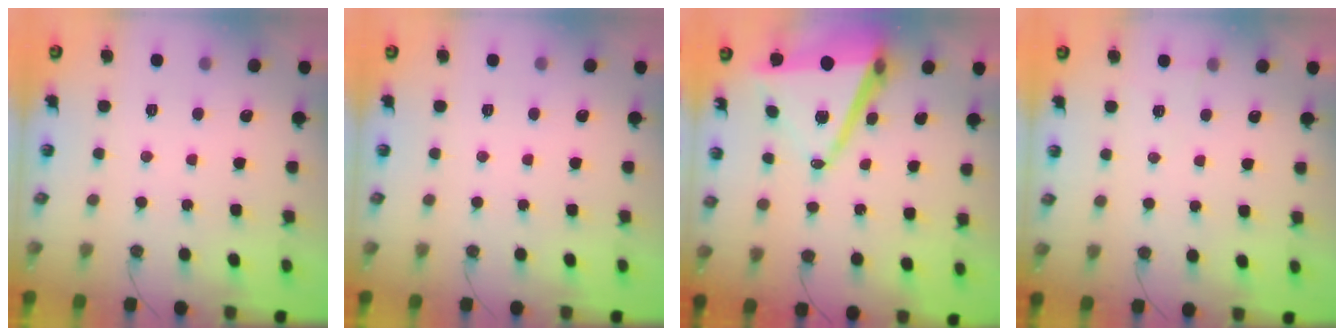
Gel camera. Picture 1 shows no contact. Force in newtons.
{"total": 0.0}
{"total": 14.7, "press": 14.2, "slide": 3.9}
{"total": 5.0, "press": 2.7, "slide": 4.2}